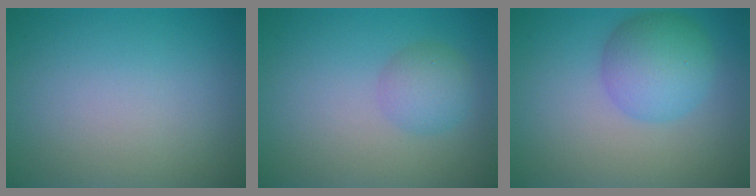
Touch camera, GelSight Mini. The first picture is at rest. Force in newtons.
{"total": 2.5, "press": 2.5, "slide": 0.1}
{"total": 4.8, "press": 4.8, "slide": 0.2}